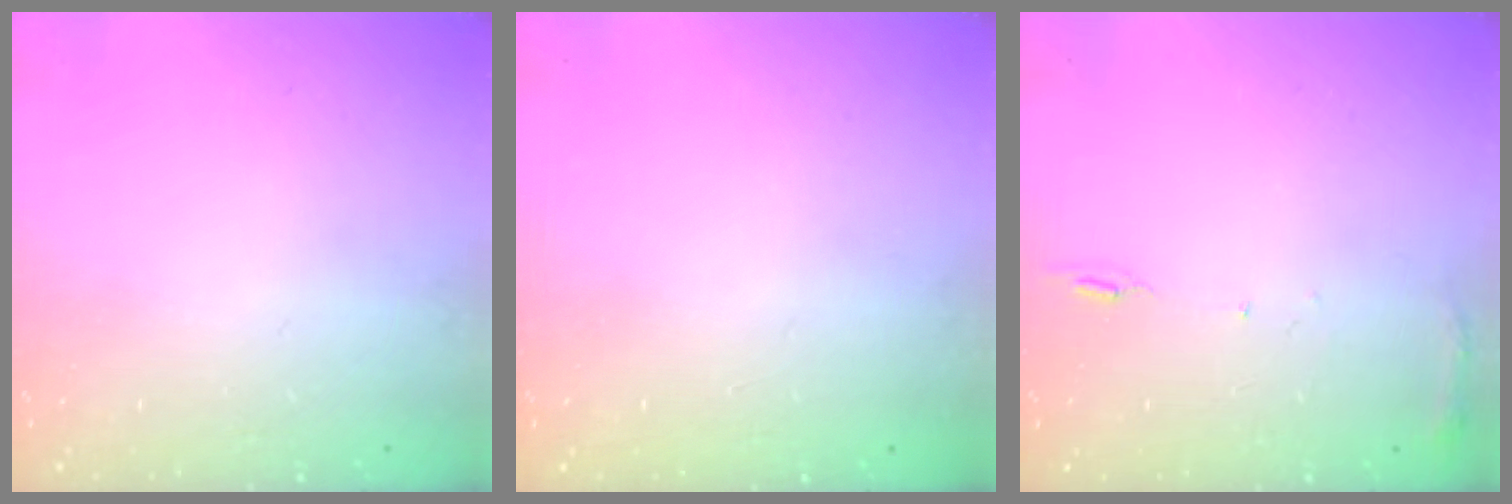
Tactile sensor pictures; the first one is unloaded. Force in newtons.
{"total": 1.0, "press": 0.0, "slide": 1.0}
{"total": 5.7, "press": 5.7, "slide": 0.6}